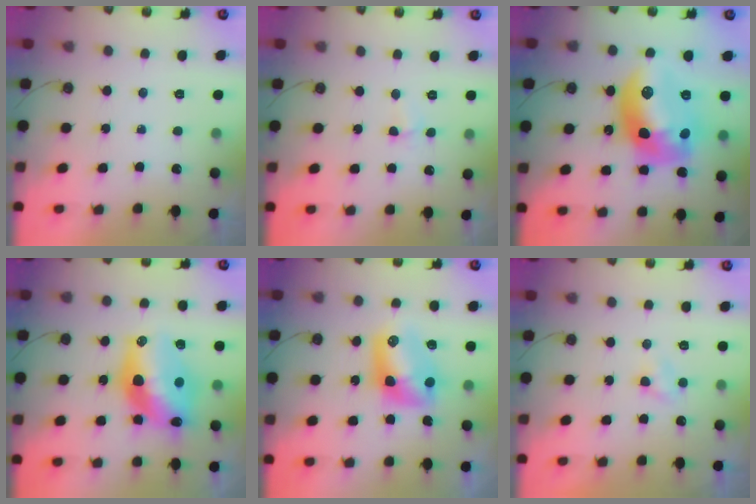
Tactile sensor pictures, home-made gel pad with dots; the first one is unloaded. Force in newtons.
{"total": 2.3, "press": 2.2, "slide": 0.5}
{"total": 18.8, "press": 18.7, "slide": 1.0}
{"total": 17.1, "press": 16.9, "slide": 2.7}
{"total": 11.4, "press": 10.8, "slide": 3.7}
{"total": 3.3, "press": 3.2, "slide": 0.5}